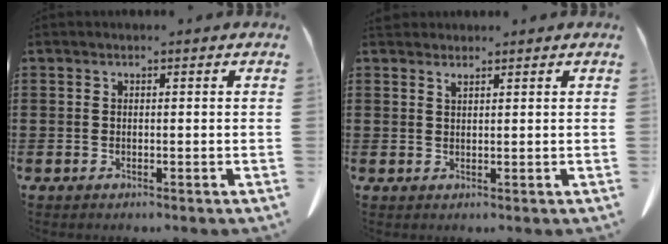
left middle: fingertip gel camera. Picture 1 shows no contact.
{"total": 1.5, "force": [1.3, 0.2, 0.6], "torque": [-0.015, -0.003, 0.027]}